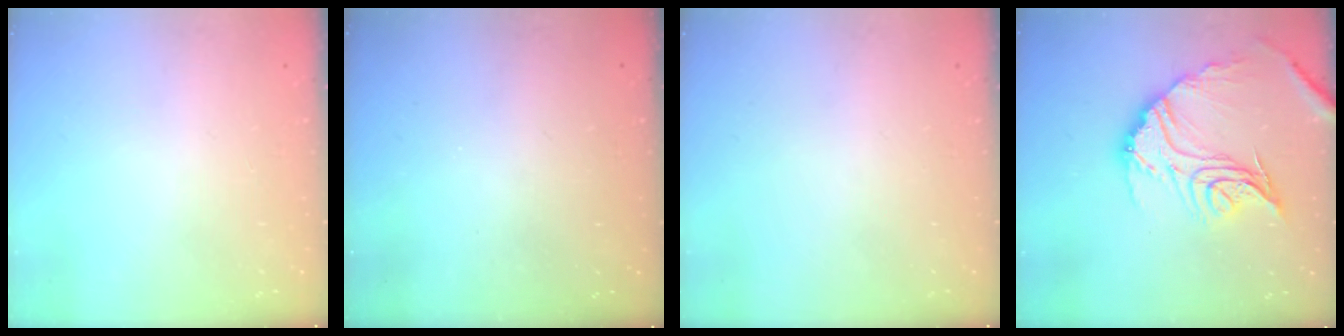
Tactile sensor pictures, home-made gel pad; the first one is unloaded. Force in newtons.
{"total": 3.3, "press": 3.3, "slide": 0.1}
{"total": 0.0}
{"total": 20.5, "press": 20.4, "slide": 2.0}